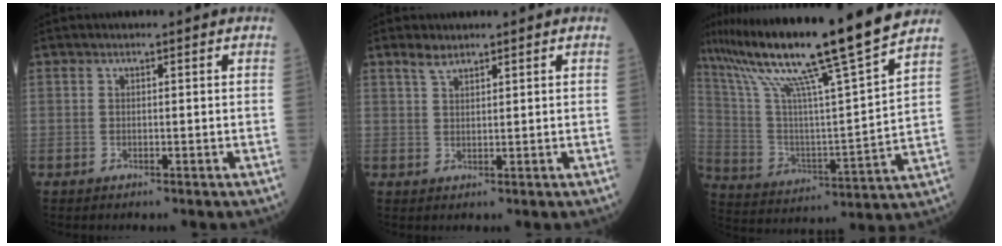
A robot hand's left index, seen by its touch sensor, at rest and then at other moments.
{"total": 2.0, "force": [1.7, 0.5, 0.9], "torque": [-0.022, 0.008, 0.036]}
{"total": 23.3, "force": [18.3, -1.4, 14.4], "torque": [-0.254, -0.006, 0.306]}